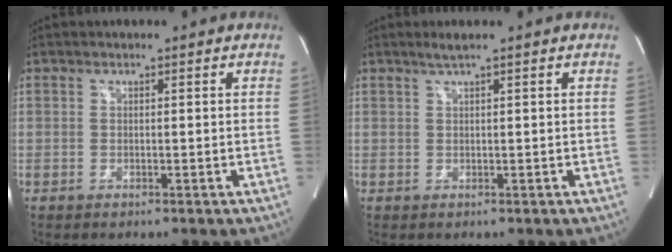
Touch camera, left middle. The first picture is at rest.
{"total": 1.5, "force": [1.0, -0.3, 1.1], "torque": [-0.028, 0.005, 0.023]}